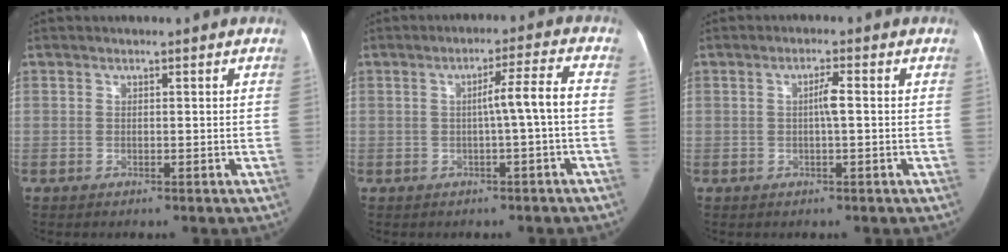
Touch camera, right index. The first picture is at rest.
{"total": 5.2, "force": [-0.7, -0.6, 5.1], "torque": [-0.077, 0.015, -0.010]}
{"total": 2.4, "force": [0.0, 0.2, 2.4], "torque": [-0.044, 0.006, 0.001]}